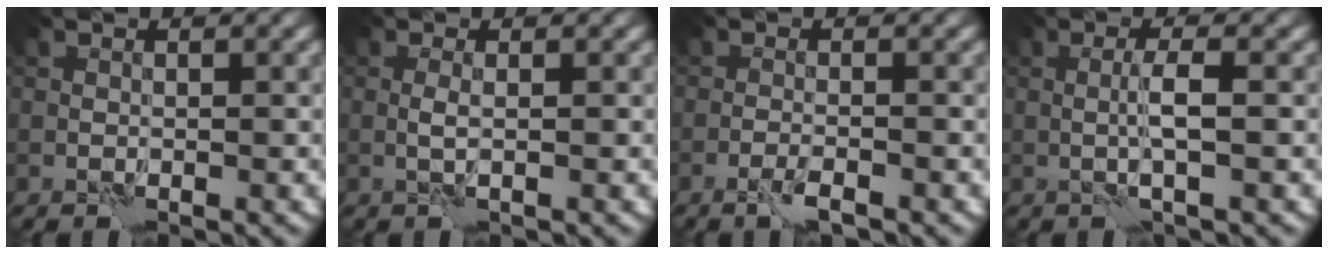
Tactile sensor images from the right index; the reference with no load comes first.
{"total": 0.9, "force": [0.2, -0.1, 0.9], "torque": [-0.021, 0.001, 0.002]}
{"total": 1.5, "force": [-0.9, 0.0, 1.1], "torque": [-0.024, 0.001, -0.021]}
{"total": 2.2, "force": [0.3, -0.2, 2.1], "torque": [-0.043, 0.003, 0.002]}